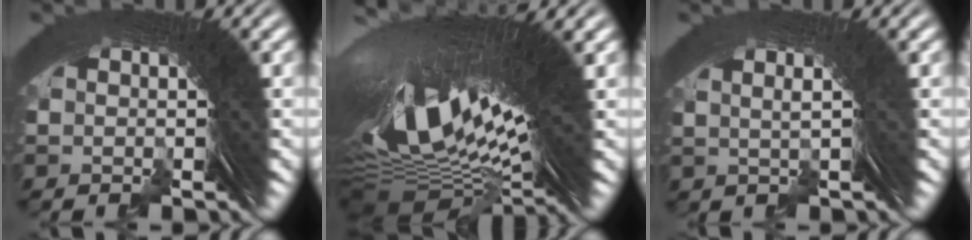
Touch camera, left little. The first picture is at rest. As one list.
[{"total": 22.1, "force": [2.7, 10.2, 19.5], "torque": [-0.341, -0.020, 0.060]}, {"total": 3.0, "force": [1.5, -0.2, 2.6], "torque": [-0.026, 0.012, 0.022]}]